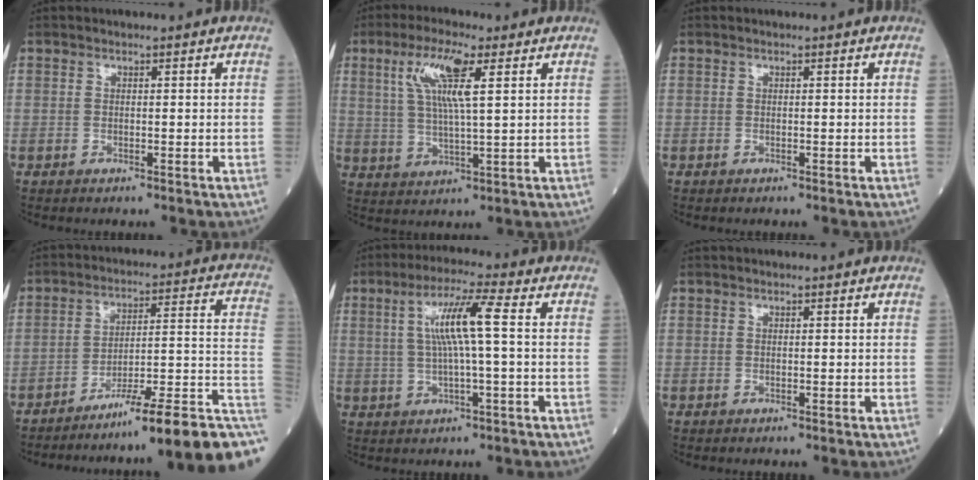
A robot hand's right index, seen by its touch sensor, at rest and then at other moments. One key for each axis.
{"total": 8.7, "fx": 3.4, "fy": 0.9, "fz": 8.0, "tx": -0.163, "ty": 0.008, "tz": 0.065}
{"total": 0.0}
{"total": 18.8, "fx": -12.1, "fy": 0.7, "fz": 14.4, "tx": -0.117, "ty": 0.037, "tz": -0.182}
{"total": 8.0, "fx": 1.2, "fy": -0.2, "fz": 7.9, "tx": -0.150, "ty": 0.009, "tz": 0.023}
{"total": 0.0}